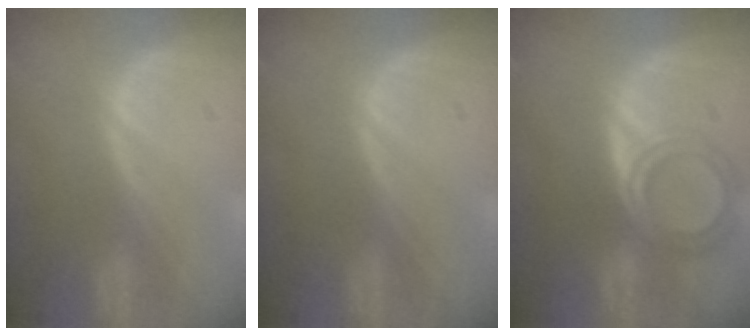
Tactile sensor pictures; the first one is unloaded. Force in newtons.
{"total": 0.0}
{"total": 6.5, "press": 5.8, "slide": 2.9}